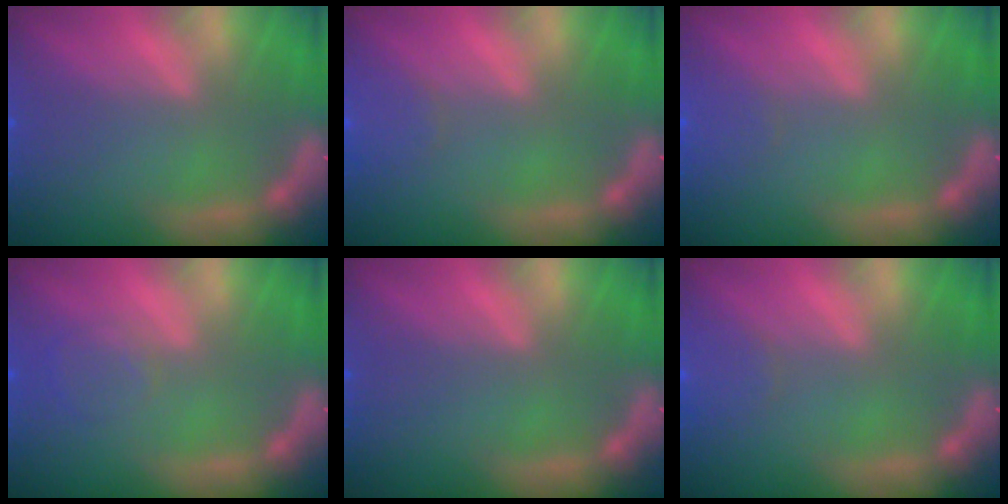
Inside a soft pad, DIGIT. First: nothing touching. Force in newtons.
{"total": 1.9}
{"total": 1.4}
{"total": 2.0}
{"total": 0.0}
{"total": 1.9}